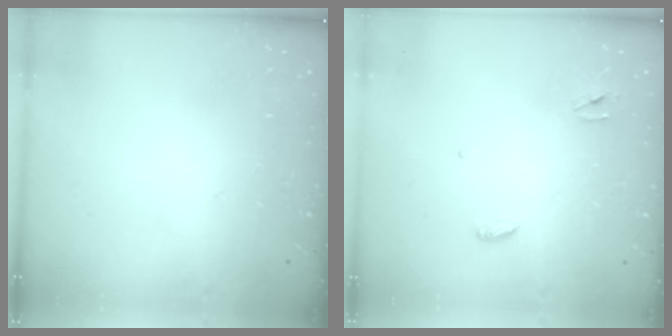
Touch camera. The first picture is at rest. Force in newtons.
{"total": 3.3, "press": 3.3, "slide": 0.3}